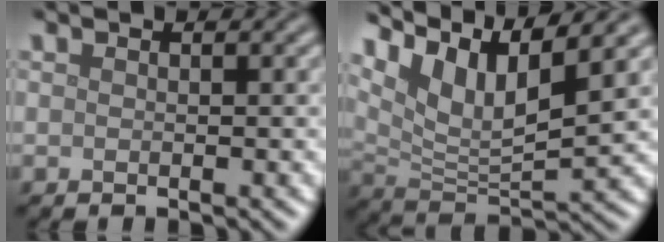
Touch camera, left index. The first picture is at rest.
{"total": 8.3, "force": [5.3, 2.5, 5.9], "torque": [-0.118, -0.002, 0.103]}